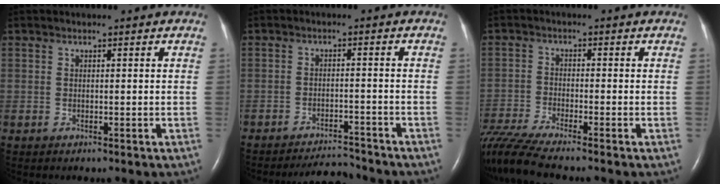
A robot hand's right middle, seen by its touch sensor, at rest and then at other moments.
{"total": 4.9, "force": [-4.9, 0.0, 0.0], "torque": [-0.004, -0.005, -0.080]}
{"total": 9.1, "force": [-8.1, -1.1, 3.9], "torque": [-0.077, -0.020, -0.147]}